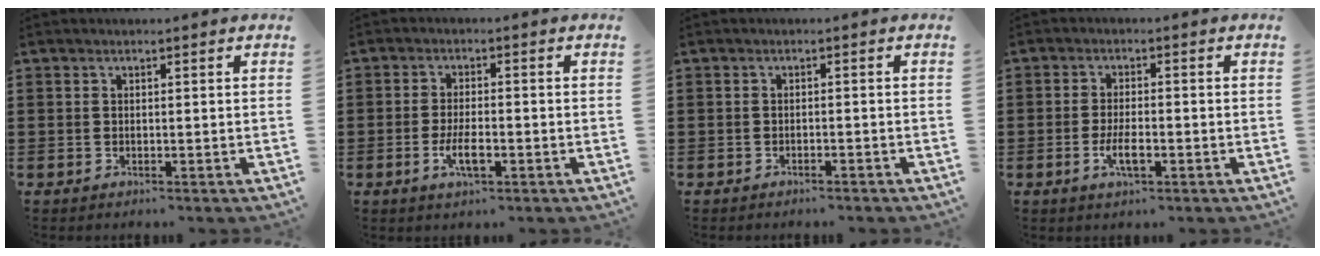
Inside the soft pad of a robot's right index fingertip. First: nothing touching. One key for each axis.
{"total": 4.4, "fx": -1.8, "fy": 1.3, "fz": 3.8, "tx": -0.077, "ty": -0.002, "tz": -0.034}
{"total": 1.0, "fx": -1.0, "fy": 0.0, "fz": 0.3, "tx": -0.009, "ty": -0.001, "tz": -0.019}
{"total": 4.1, "fx": -1.6, "fy": 1.2, "fz": 3.6, "tx": -0.073, "ty": -0.003, "tz": -0.031}